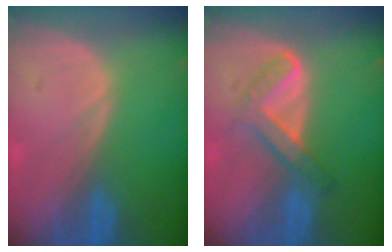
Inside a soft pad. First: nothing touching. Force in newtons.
{"total": 5.3, "press": 5.1, "slide": 1.5}